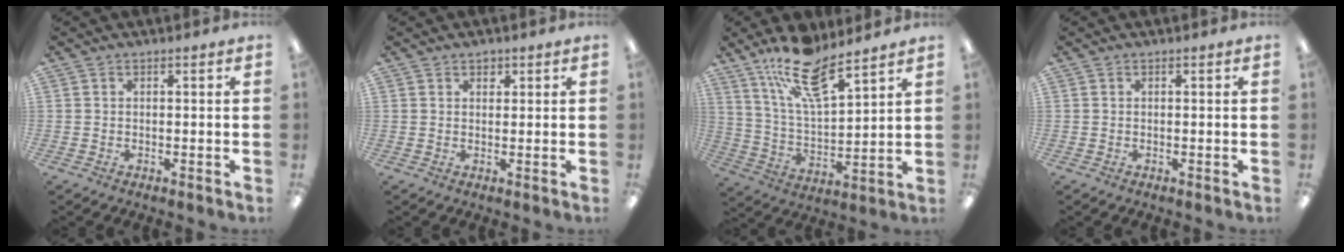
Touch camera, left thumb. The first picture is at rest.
{"total": 1.6, "force": [1.2, 1.0, 0.5], "torque": [0.006, -0.006, 0.019]}
{"total": 15.5, "force": [11.3, 4.9, 9.4], "torque": [-0.177, -0.052, 0.197]}
{"total": 0.0}